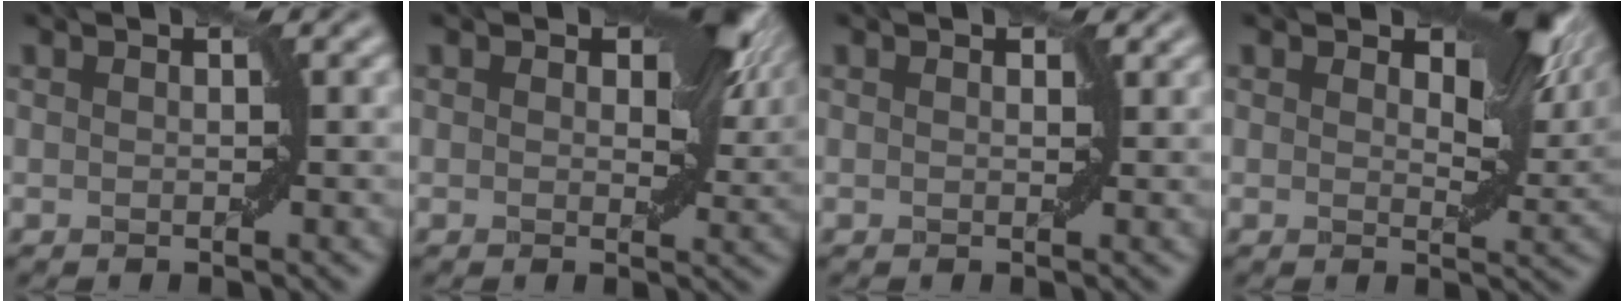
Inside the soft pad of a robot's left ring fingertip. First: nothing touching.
{"total": 6.9, "force": [2.4, 3.8, 5.3], "torque": [-0.060, 0.003, 0.030]}
{"total": 0.7, "force": [0.4, 0.4, 0.3], "torque": [0.002, -0.003, 0.005]}
{"total": 6.7, "force": [2.9, 3.3, 5.0], "torque": [-0.065, -0.002, 0.041]}